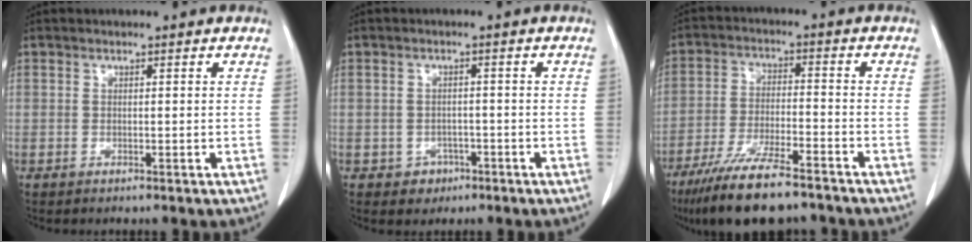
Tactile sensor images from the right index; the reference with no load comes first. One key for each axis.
{"total": 2.8, "fx": -1.4, "fy": 2.4, "fz": 0.4, "tx": 0.000, "ty": 0.010, "tz": -0.014}
{"total": 13.2, "fx": -10.4, "fy": 2.4, "fz": 7.7, "tx": -0.141, "ty": -0.030, "tz": -0.178}